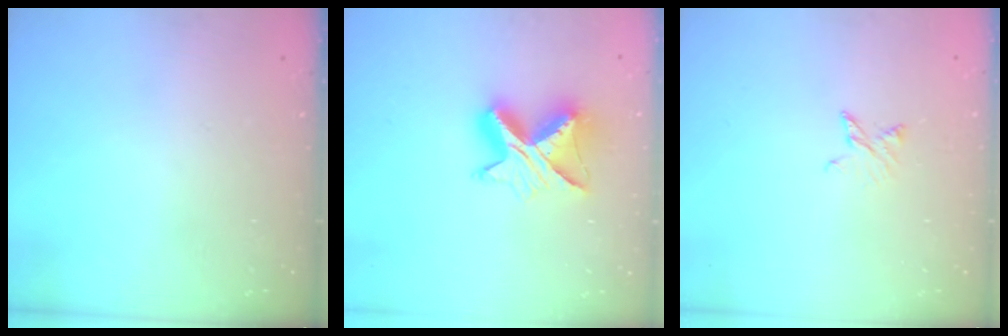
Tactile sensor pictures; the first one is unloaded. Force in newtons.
{"total": 11.5, "press": 11.5, "slide": 1.0}
{"total": 3.9, "press": 3.9, "slide": 0.4}